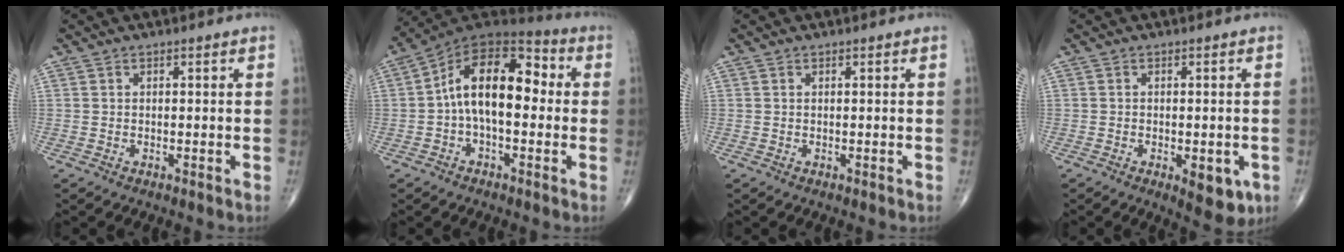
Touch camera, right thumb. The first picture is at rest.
{"total": 15.8, "force": [0.4, 8.5, 13.3], "torque": [-0.196, 0.049, -0.007]}
{"total": 0.0}
{"total": 6.3, "force": [-2.2, 2.8, 5.2], "torque": [-0.052, -0.006, -0.021]}